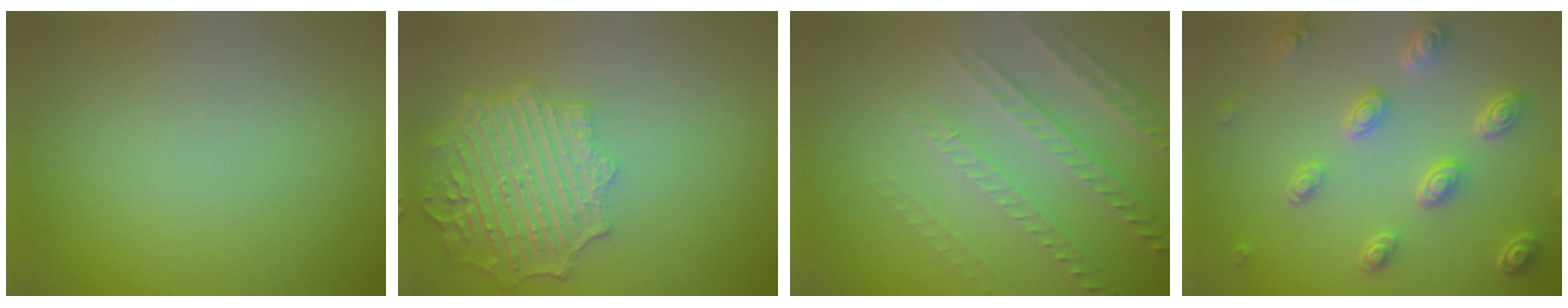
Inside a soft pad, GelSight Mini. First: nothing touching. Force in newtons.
{"total": 6.4, "press": 5.6, "slide": 3.1}
{"total": 4.9, "press": 3.4, "slide": 3.6}
{"total": 4.8, "press": 3.8, "slide": 3.0}